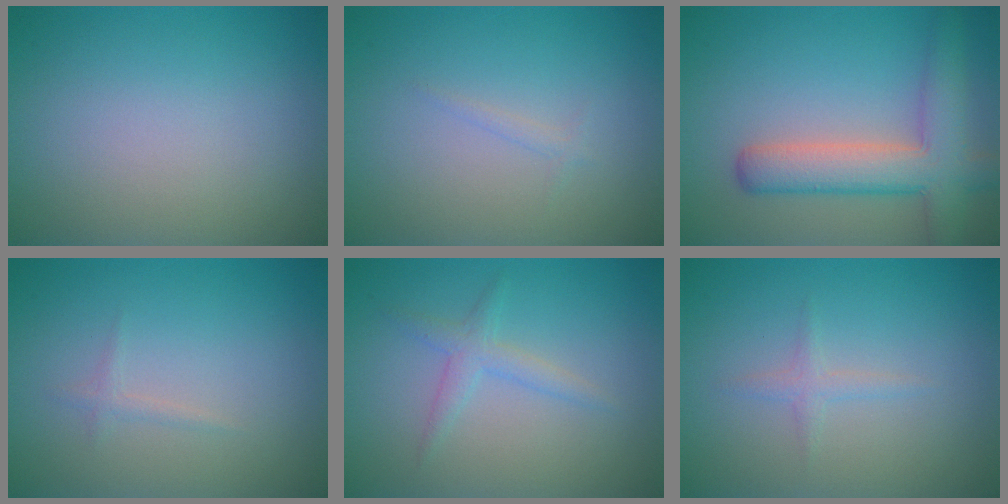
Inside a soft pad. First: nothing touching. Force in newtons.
{"total": 0.6, "press": 0.6, "slide": 0.0}
{"total": 6.0, "press": 6.0, "slide": 0.5}
{"total": 0.7, "press": 0.7, "slide": 0.0}
{"total": 1.8, "press": 1.8, "slide": 0.0}
{"total": 1.1, "press": 1.1, "slide": 0.1}